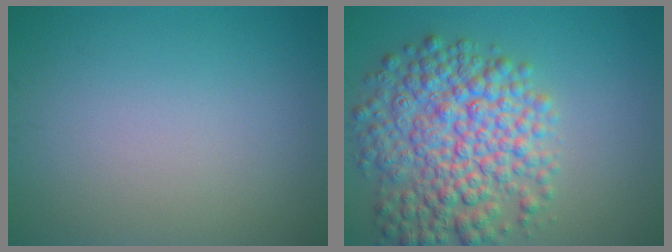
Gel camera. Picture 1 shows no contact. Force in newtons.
{"total": 8.5, "press": 8.5, "slide": 0.3}